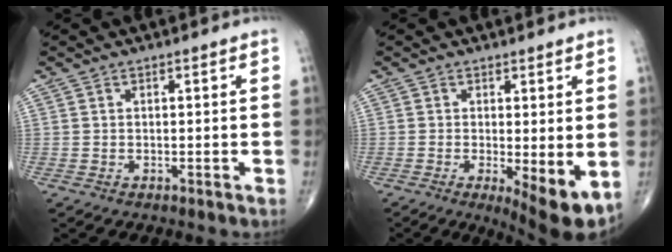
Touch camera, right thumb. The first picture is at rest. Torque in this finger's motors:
{"motor_torque": [-0.08, 0.18, 0.30, 0.10, 0.07]}